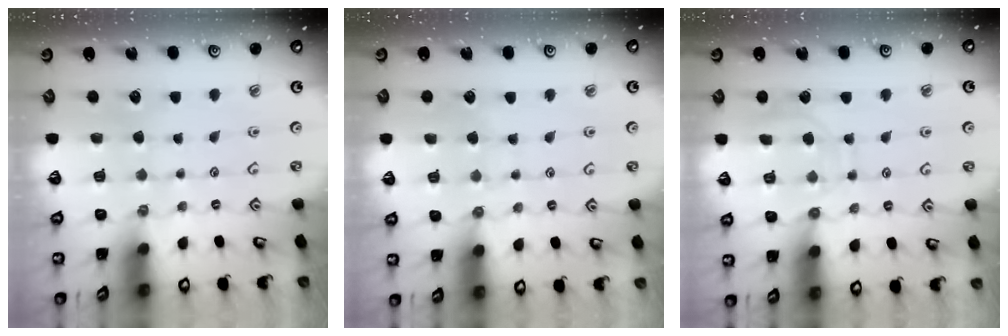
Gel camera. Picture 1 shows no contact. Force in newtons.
{"total": 5.2, "press": 5.2, "slide": 0.4}
{"total": 10.3, "press": 10.3, "slide": 0.8}